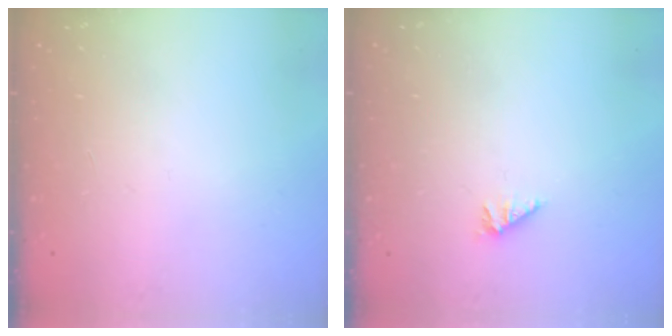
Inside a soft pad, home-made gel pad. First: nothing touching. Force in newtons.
{"total": 1.6, "press": 1.6, "slide": 0.4}